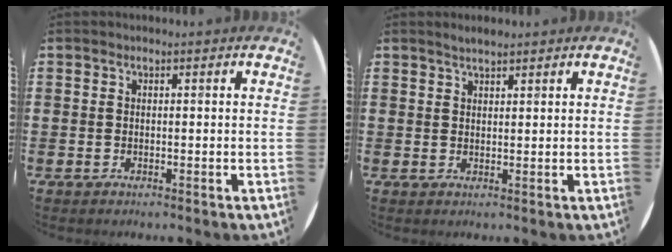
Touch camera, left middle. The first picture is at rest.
{"total": 1.7, "force": [1.6, 0.3, 0.6], "torque": [-0.012, 0.004, 0.029]}